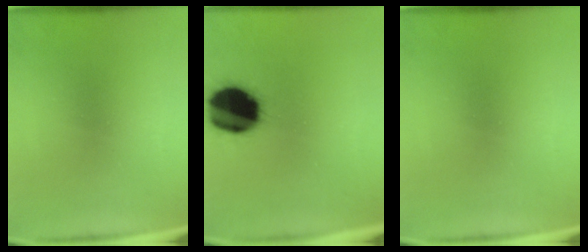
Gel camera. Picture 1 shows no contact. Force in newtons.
{"total": 19.8}
{"total": 0.0}